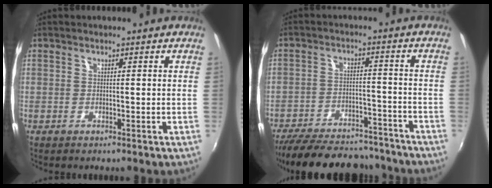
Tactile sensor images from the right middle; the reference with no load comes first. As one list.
[{"total": 24.0, "force": [-20.6, 7.5, 9.8], "torque": [-0.201, 0.001, -0.278]}]